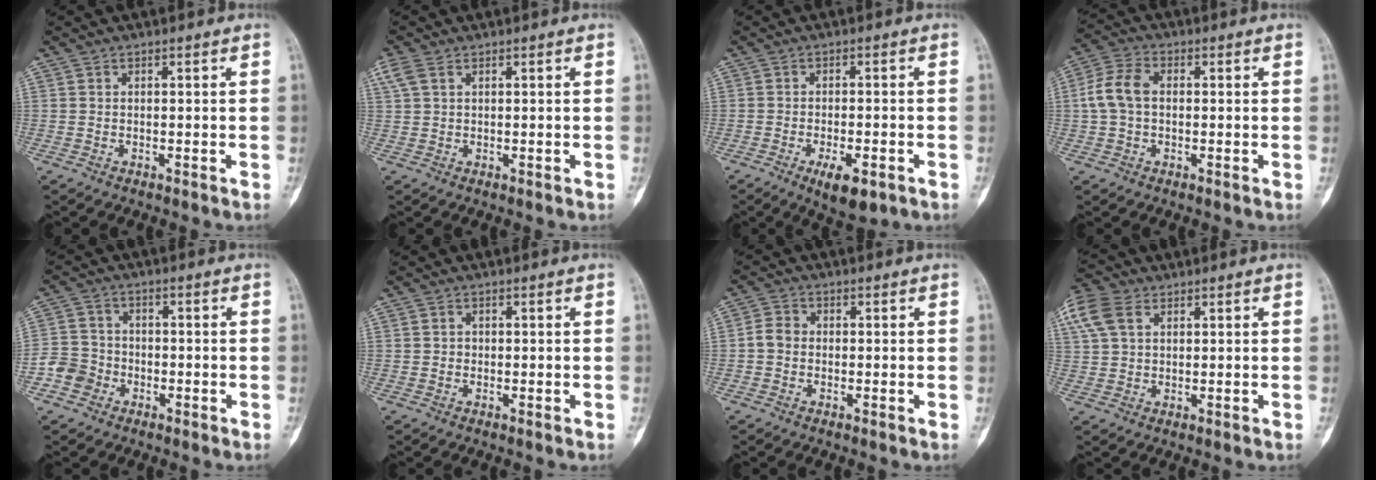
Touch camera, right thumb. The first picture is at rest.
{"total": 3.1, "force": [1.5, 1.9, 2.1], "torque": [-0.065, 0.018, 0.036]}
{"total": 6.8, "force": [-3.2, 2.5, 5.5], "torque": [-0.085, 0.003, -0.043]}
{"total": 6.9, "force": [0.2, 4.7, 5.1], "torque": [-0.109, 0.022, -0.003]}
{"total": 5.4, "force": [-2.3, 4.7, 1.2], "torque": [0.000, 0.022, -0.052]}
{"total": 0.9, "force": [-0.1, 0.9, 0.2], "torque": [0.003, 0.003, -0.002]}
{"total": 3.0, "force": [-0.5, 2.5, 1.6], "torque": [-0.025, 0.009, -0.016]}
{"total": 9.6, "force": [4.0, 6.4, 6.0], "torque": [-0.142, 0.017, 0.081]}